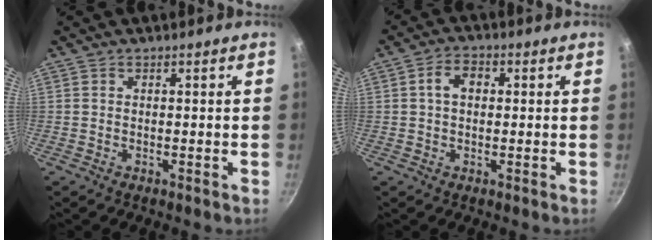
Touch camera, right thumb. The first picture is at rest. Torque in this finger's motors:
{"motor_torque": [0.40, 0.97, 0.63, 0.00, 0.16]}